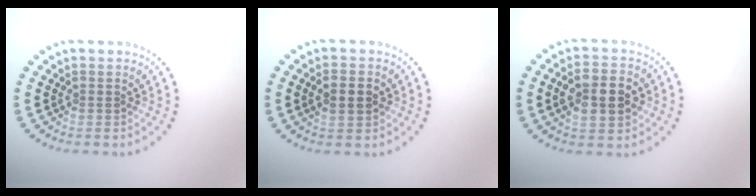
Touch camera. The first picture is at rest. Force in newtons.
{"total": 2.4, "press": 2.4, "slide": 0.3}
{"total": 4.9, "press": 4.9, "slide": 0.2}